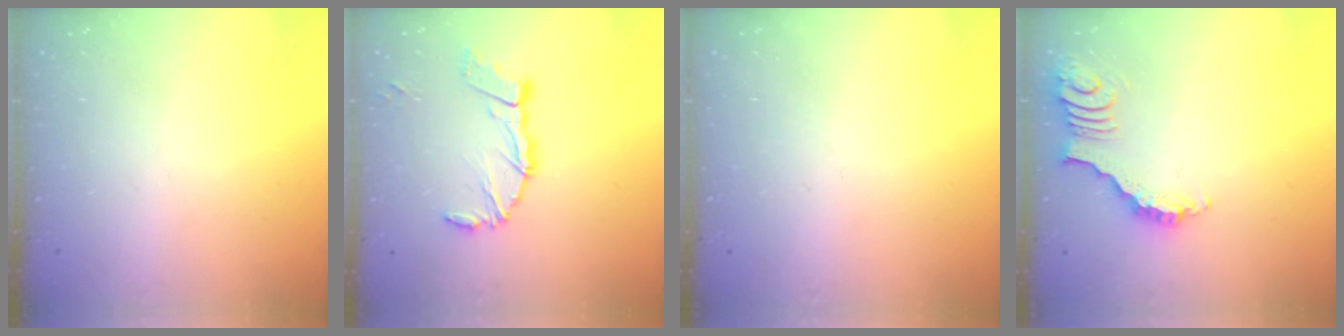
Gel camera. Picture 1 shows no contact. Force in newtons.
{"total": 12.6, "press": 12.4, "slide": 2.0}
{"total": 0.0}
{"total": 3.7, "press": 3.7, "slide": 0.7}